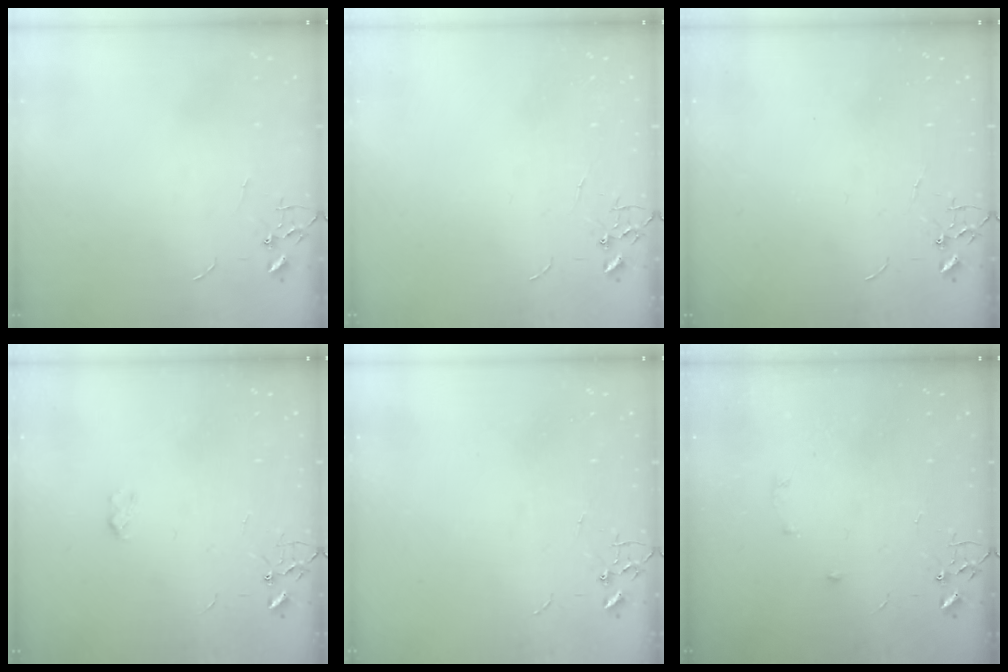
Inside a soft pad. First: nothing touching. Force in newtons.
{"total": 0.0}
{"total": 0.0}
{"total": 2.6, "press": 2.6, "slide": 0.5}
{"total": 0.0}
{"total": 5.2, "press": 5.2, "slide": 0.6}